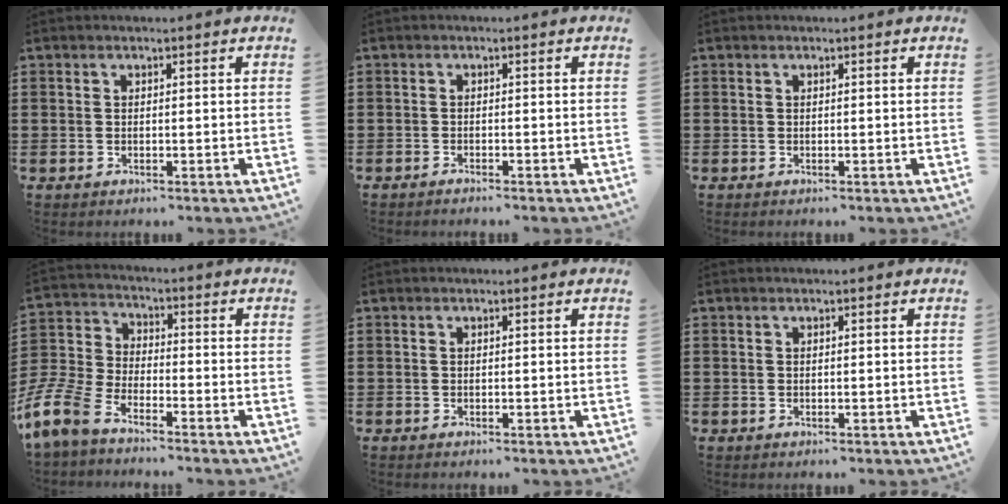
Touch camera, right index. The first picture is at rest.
{"total": 0.8, "force": [-0.8, 0.0, 0.1], "torque": [-0.004, -0.002, -0.015]}
{"total": 0.0}
{"total": 8.4, "force": [-7.1, 2.5, 3.7], "torque": [-0.117, -0.003, -0.150]}
{"total": 0.0}
{"total": 0.0}